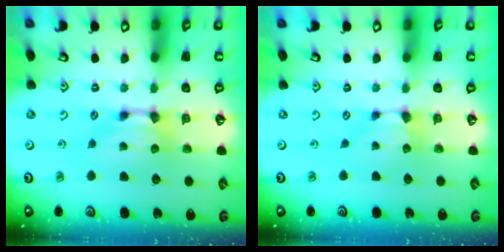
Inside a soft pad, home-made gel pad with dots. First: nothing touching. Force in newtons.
{"total": 0.0}